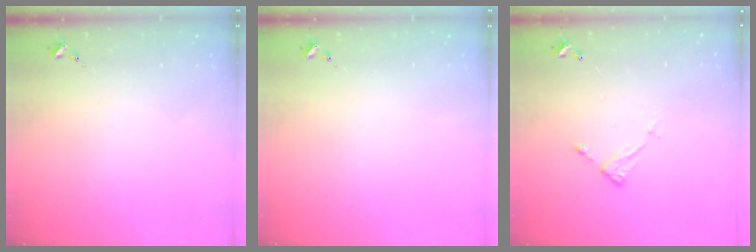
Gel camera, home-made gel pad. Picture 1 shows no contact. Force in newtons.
{"total": 0.0}
{"total": 5.8, "press": 5.8, "slide": 0.2}